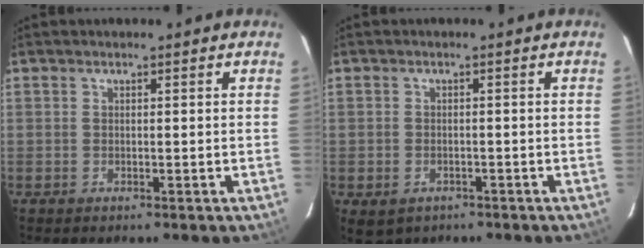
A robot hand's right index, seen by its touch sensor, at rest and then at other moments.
{"total": 4.6, "force": [-2.3, 3.5, 1.9], "torque": [-0.043, -0.008, -0.026]}